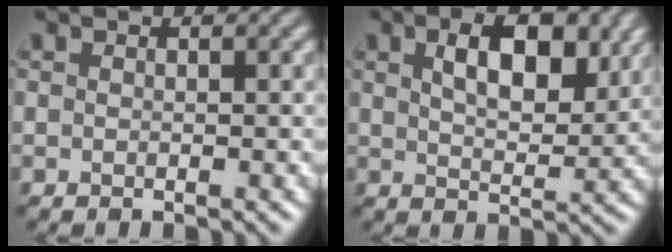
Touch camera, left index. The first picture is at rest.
{"total": 6.0, "force": [2.4, 2.9, 4.7], "torque": [-0.077, 0.001, 0.038]}